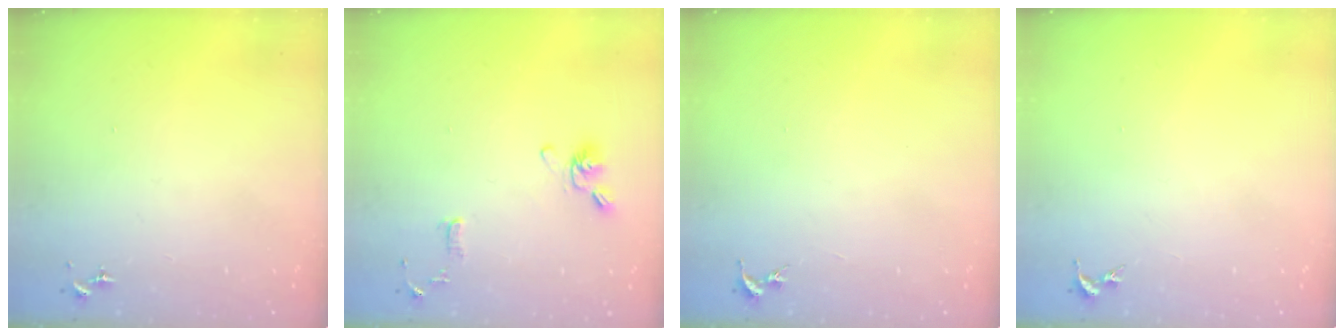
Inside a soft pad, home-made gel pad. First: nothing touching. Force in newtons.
{"total": 10.8, "press": 10.6, "slide": 1.9}
{"total": 0.0}
{"total": 0.0}